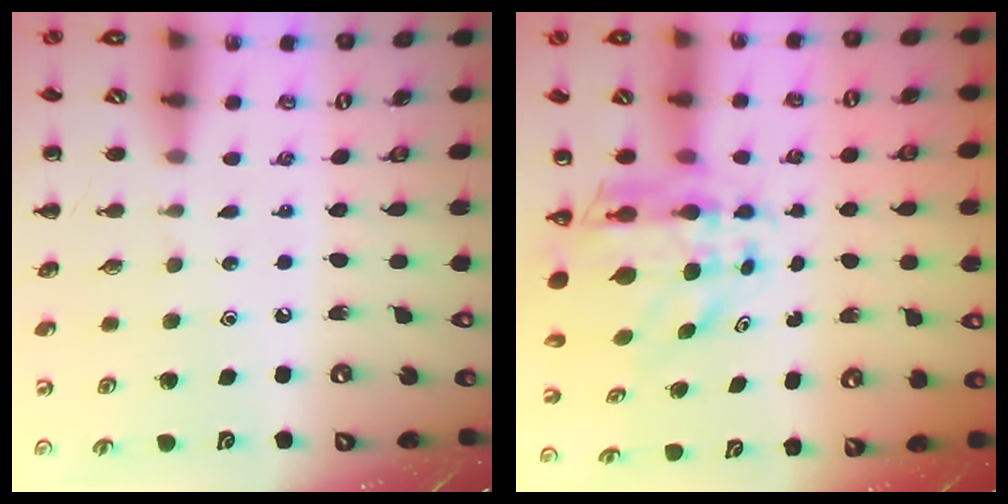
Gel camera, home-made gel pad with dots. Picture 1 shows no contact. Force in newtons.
{"total": 9.2, "press": 8.7, "slide": 3.0}